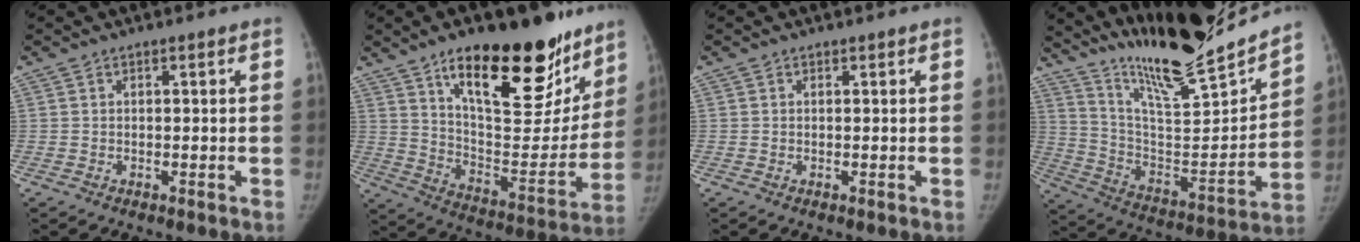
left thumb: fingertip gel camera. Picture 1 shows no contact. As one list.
[{"total": 28.5, "force": [17.4, 11.2, 19.6], "torque": [-0.235, -0.076, 0.270]}, {"total": 0.0}, {"total": 24.9, "force": [21.9, 3.3, 11.3], "torque": [-0.151, -0.137, 0.351]}]